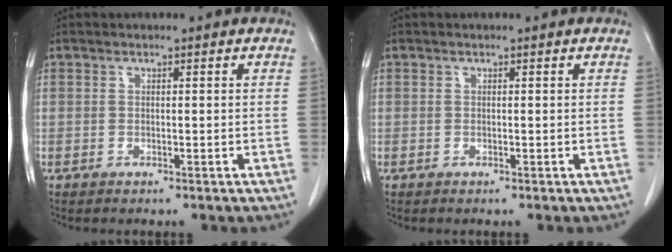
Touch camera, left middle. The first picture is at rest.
{"total": 0.0}